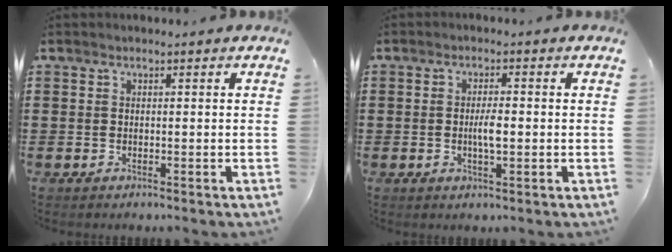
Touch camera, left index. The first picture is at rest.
{"total": 3.2, "force": [-0.3, 0.8, 3.1], "torque": [-0.057, 0.000, -0.006]}